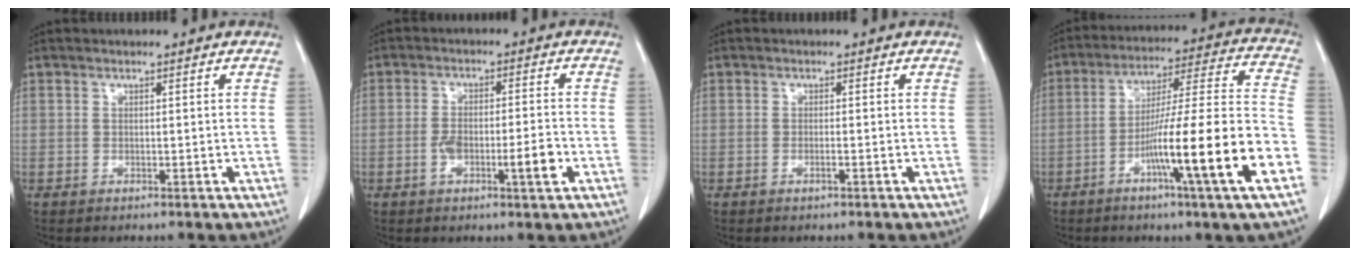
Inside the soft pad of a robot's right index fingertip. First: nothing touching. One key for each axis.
{"total": 6.3, "fx": -2.1, "fy": 1.1, "fz": 5.8, "tx": -0.104, "ty": 0.006, "tz": -0.033}
{"total": 0.9, "fx": -0.4, "fy": 0.0, "fz": 0.8, "tx": -0.018, "ty": -0.001, "tz": -0.007}
{"total": 18.5, "fx": -7.2, "fy": -0.8, "fz": 17.0, "tx": -0.267, "ty": -0.005, "tz": -0.119}